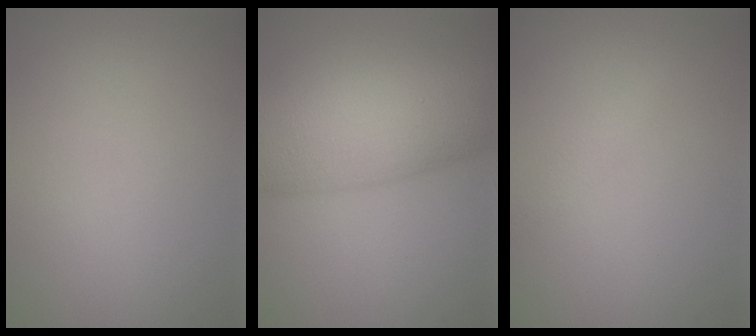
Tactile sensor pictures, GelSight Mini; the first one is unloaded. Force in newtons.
{"total": 10.9, "press": 10.9, "slide": 0.4}
{"total": 0.9, "press": 0.9, "slide": 0.0}